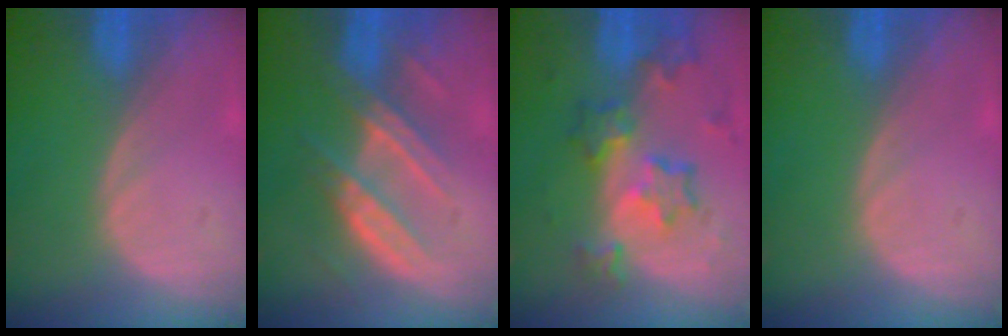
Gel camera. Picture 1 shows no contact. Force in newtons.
{"total": 7.5, "press": 7.2, "slide": 1.9}
{"total": 8.5, "press": 7.4, "slide": 4.1}
{"total": 0.0}